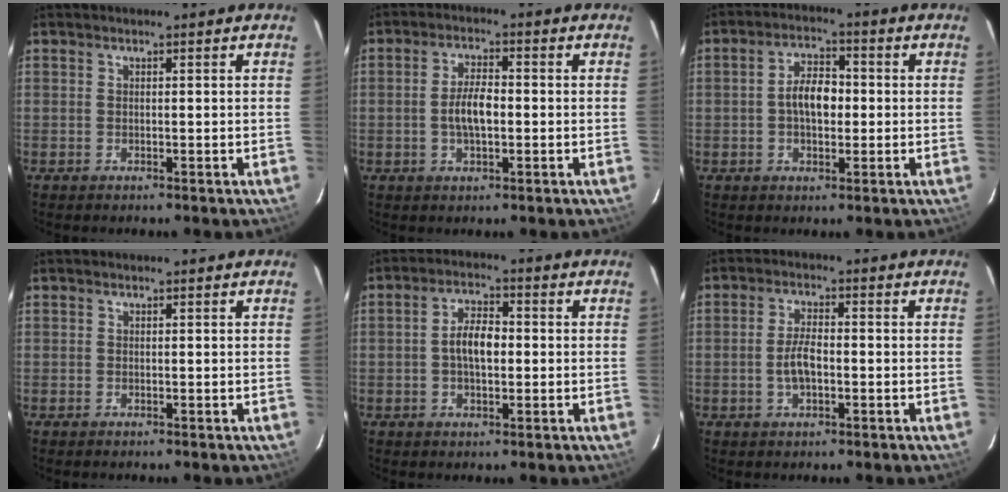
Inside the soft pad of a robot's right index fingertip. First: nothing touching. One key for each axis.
{"total": 5.5, "fx": -0.7, "fy": 2.2, "fz": 5.0, "tx": -0.096, "ty": 0.005, "tz": -0.010}
{"total": 6.6, "fx": -0.2, "fy": 3.7, "fz": 5.4, "tx": -0.099, "ty": 0.015, "tz": -0.001}
{"total": 0.0}
{"total": 5.8, "fx": -0.2, "fy": 2.9, "fz": 5.0, "tx": -0.094, "ty": 0.012, "tz": -0.002}
{"total": 4.7, "fx": -1.0, "fy": 2.0, "fz": 4.1, "tx": -0.082, "ty": 0.004, "tz": -0.015}